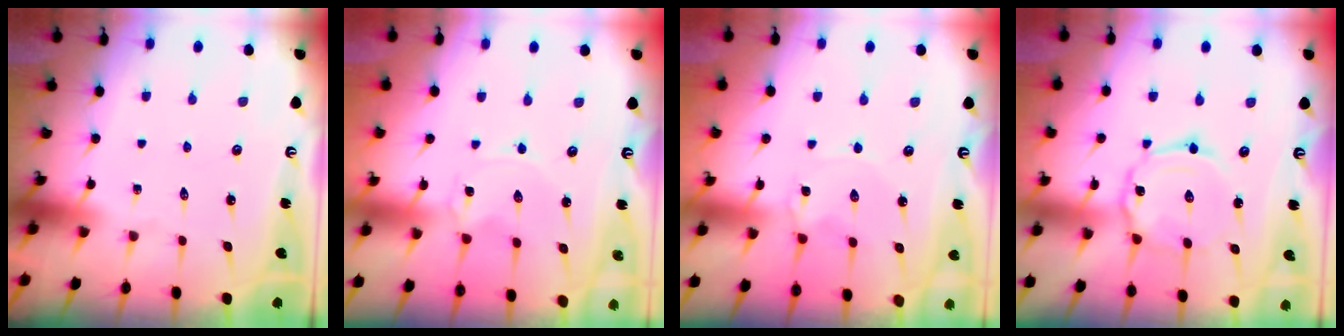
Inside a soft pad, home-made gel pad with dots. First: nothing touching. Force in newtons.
{"total": 0.0}
{"total": 1.3, "press": 1.3, "slide": 0.3}
{"total": 6.1, "press": 6.1, "slide": 0.3}